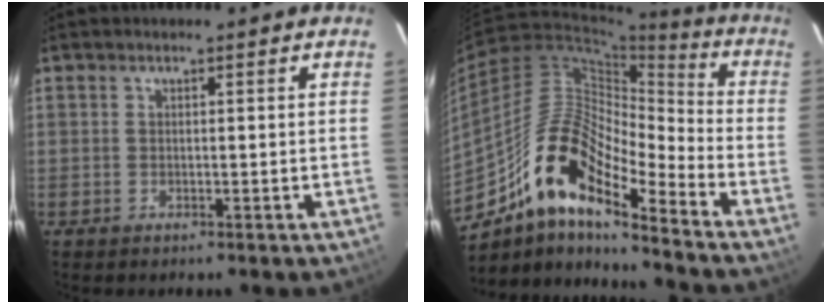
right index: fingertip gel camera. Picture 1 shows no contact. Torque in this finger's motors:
{"motor_torque": [0.76, -0.81, 1.02, 0.21]}